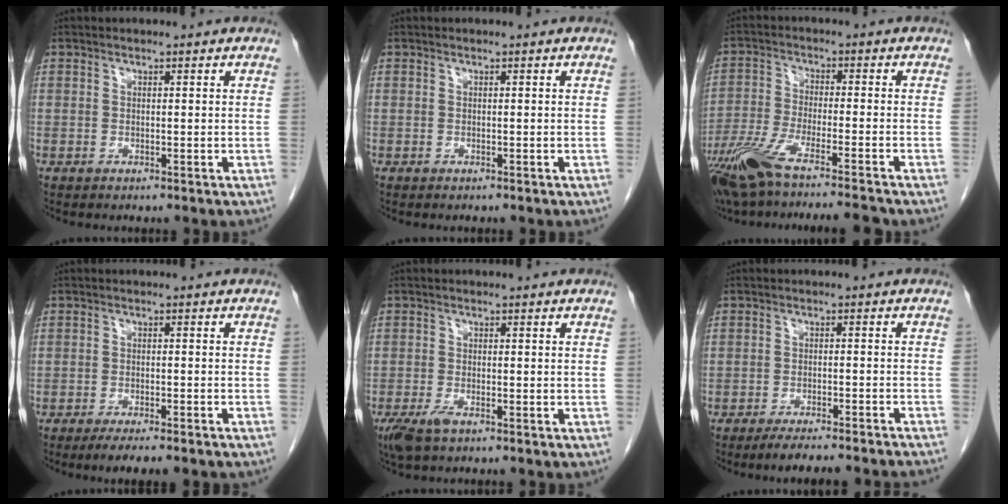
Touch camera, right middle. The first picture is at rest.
{"total": 0.0}
{"total": 14.9, "force": [-12.1, 0.4, 8.7], "torque": [-0.172, -0.034, -0.204]}
{"total": 6.3, "force": [-5.1, 0.7, 3.7], "torque": [-0.044, -0.011, -0.070]}
{"total": 3.4, "force": [-2.1, 1.1, 2.5], "torque": [-0.058, -0.007, -0.037]}
{"total": 10.4, "force": [-9.4, -0.3, 4.4], "torque": [-0.042, -0.017, -0.129]}